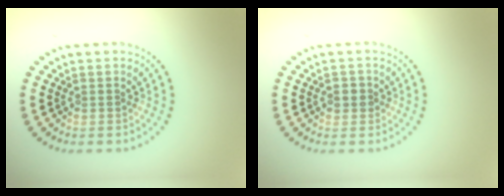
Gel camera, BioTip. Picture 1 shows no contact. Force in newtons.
{"total": 1.2, "press": 1.1, "slide": 0.5}